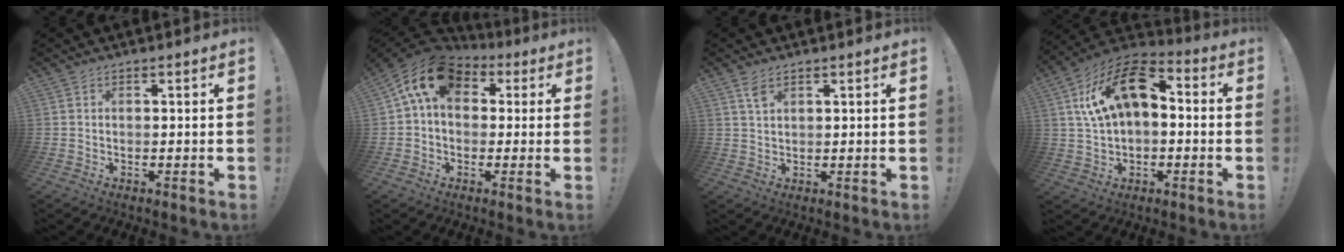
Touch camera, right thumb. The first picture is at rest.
{"total": 14.9, "force": [5.0, 9.7, 10.1], "torque": [-0.179, -0.001, 0.095]}
{"total": 3.5, "force": [2.0, 1.5, 2.3], "torque": [-0.035, -0.006, 0.034]}
{"total": 17.0, "force": [4.3, 10.1, 12.9], "torque": [-0.216, 0.002, 0.079]}